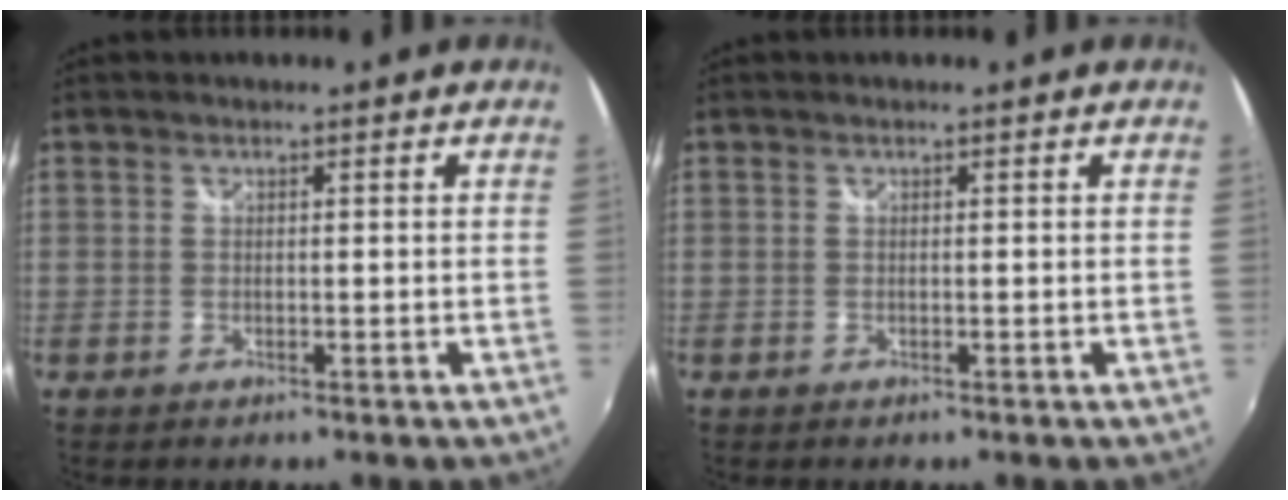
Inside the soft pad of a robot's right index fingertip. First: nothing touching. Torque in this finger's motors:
{"motor_torque": [0.00, 0.00, 0.00, 0.00]}